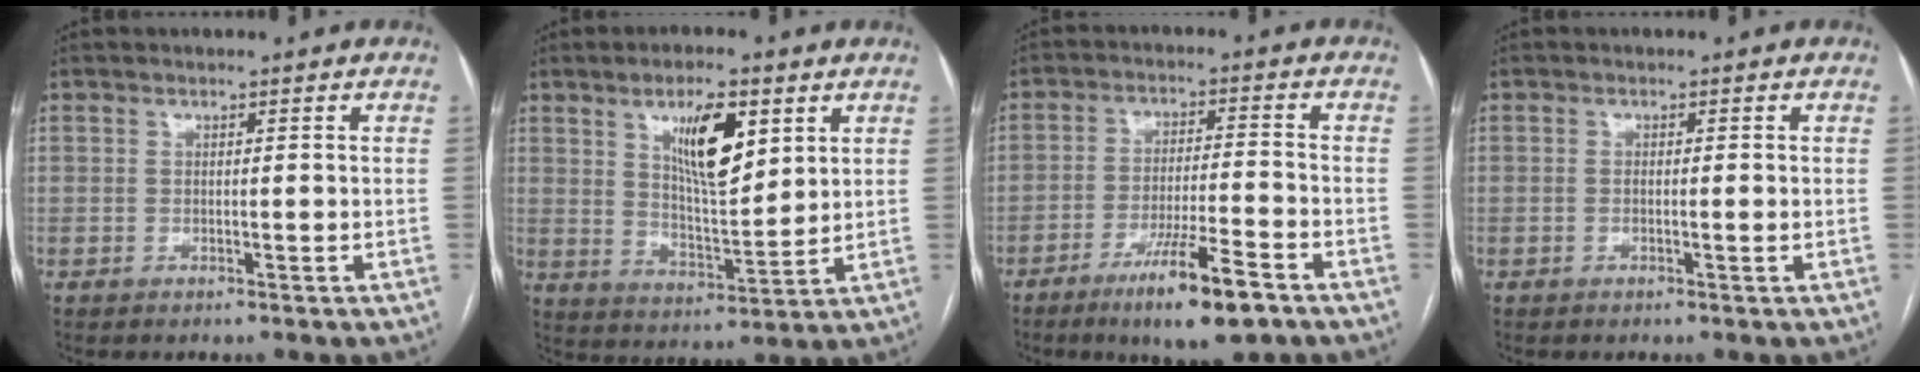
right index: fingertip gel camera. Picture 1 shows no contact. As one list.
[{"total": 10.5, "force": [4.7, 2.9, 9.0], "torque": [-0.159, -0.002, 0.089]}, {"total": 10.7, "force": [-6.7, 0.8, 8.2], "torque": [-0.145, -0.018, -0.108]}, {"total": 0.9, "force": [0.0, 0.1, 0.9], "torque": [-0.018, 0.001, 0.002]}]